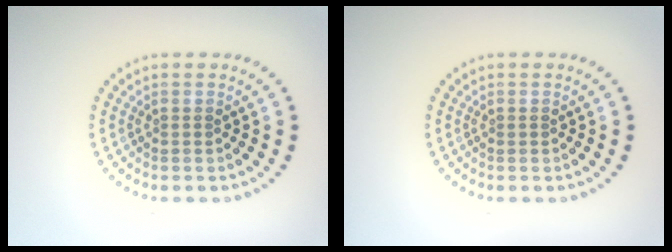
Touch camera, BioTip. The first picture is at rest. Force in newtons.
{"total": 0.0}